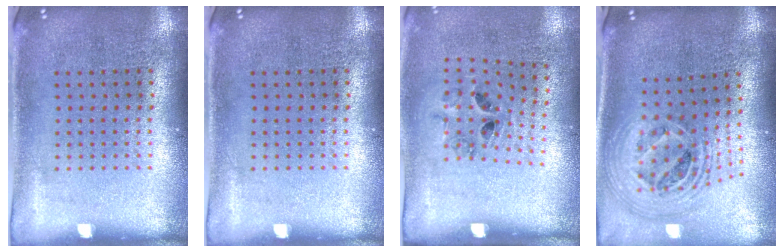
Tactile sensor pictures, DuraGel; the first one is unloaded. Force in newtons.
{"total": 0.0}
{"total": 1.4, "press": 0.8, "slide": 1.1}
{"total": 2.5, "press": 1.9, "slide": 1.7}